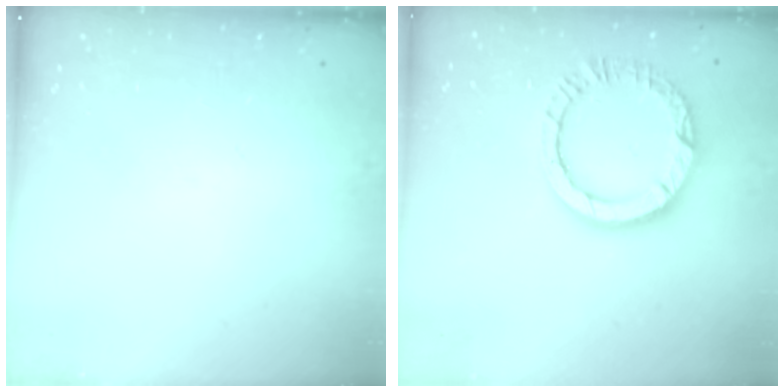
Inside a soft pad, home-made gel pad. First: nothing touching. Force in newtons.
{"total": 11.7, "press": 11.7, "slide": 1.2}